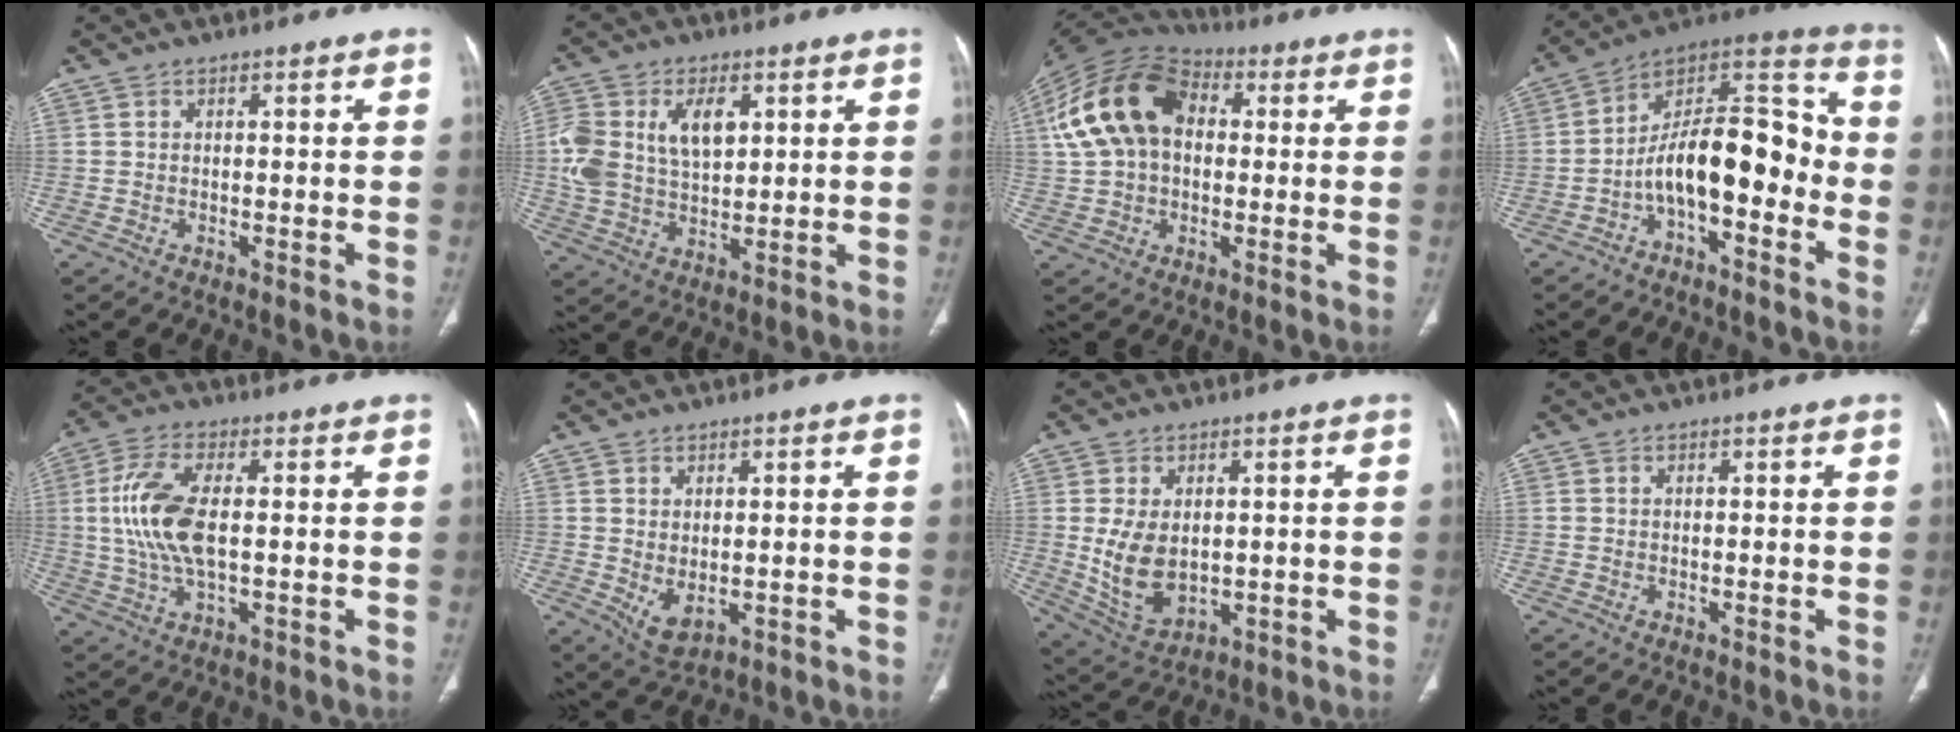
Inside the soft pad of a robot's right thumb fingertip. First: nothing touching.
{"total": 13.6, "force": [3.5, 8.4, 10.1], "torque": [-0.193, 0.003, 0.072]}
{"total": 17.9, "force": [3.0, 12.4, 12.5], "torque": [-0.234, 0.031, 0.046]}
{"total": 16.5, "force": [-4.6, 7.9, 13.7], "torque": [-0.197, 0.086, -0.082]}
{"total": 11.7, "force": [0.8, 4.9, 10.5], "torque": [-0.239, 0.003, 0.017]}
{"total": 4.8, "force": [-0.3, 2.9, 3.9], "torque": [-0.064, -0.008, 0.014]}
{"total": 9.9, "force": [0.4, 6.5, 7.4], "torque": [-0.126, -0.012, 0.029]}
{"total": 0.0}